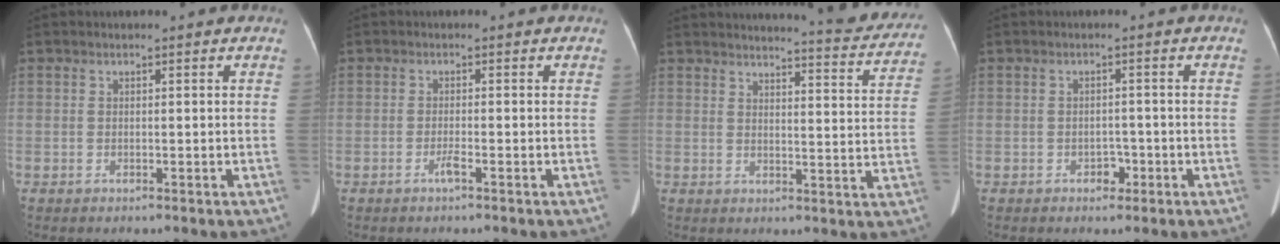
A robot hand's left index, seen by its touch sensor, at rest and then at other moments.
{"total": 1.3, "force": [-0.9, -0.1, 0.9], "torque": [-0.023, -0.001, -0.016]}
{"total": 13.6, "force": [13.1, 0.9, 3.7], "torque": [-0.039, -0.054, 0.136]}
{"total": 2.0, "force": [-1.1, 1.4, 1.0], "torque": [-0.012, 0.004, -0.012]}